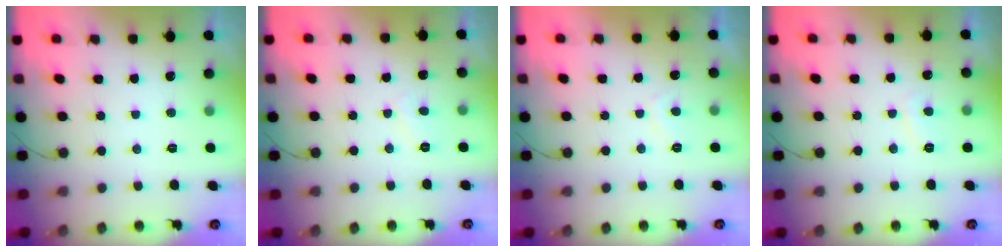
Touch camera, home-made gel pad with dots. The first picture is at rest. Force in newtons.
{"total": 3.0, "press": 3.0, "slide": 0.4}
{"total": 1.7, "press": 1.5, "slide": 0.7}
{"total": 2.0, "press": 1.9, "slide": 0.5}